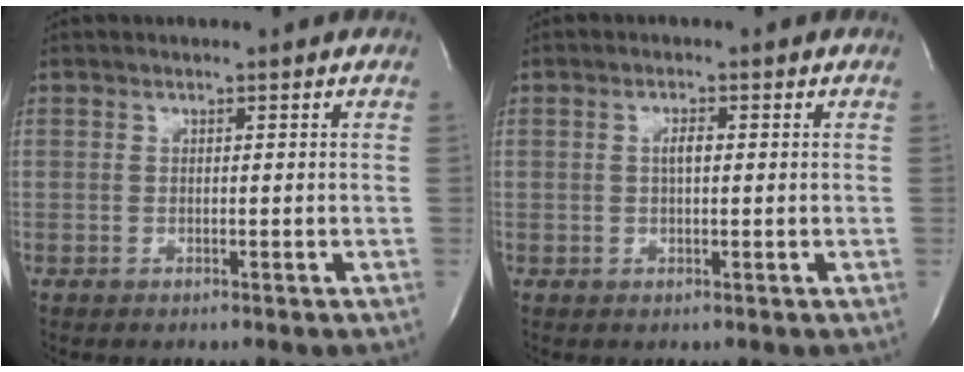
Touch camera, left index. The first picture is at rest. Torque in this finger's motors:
{"motor_torque": [0.08, 0.05, 0.01, 0.03]}